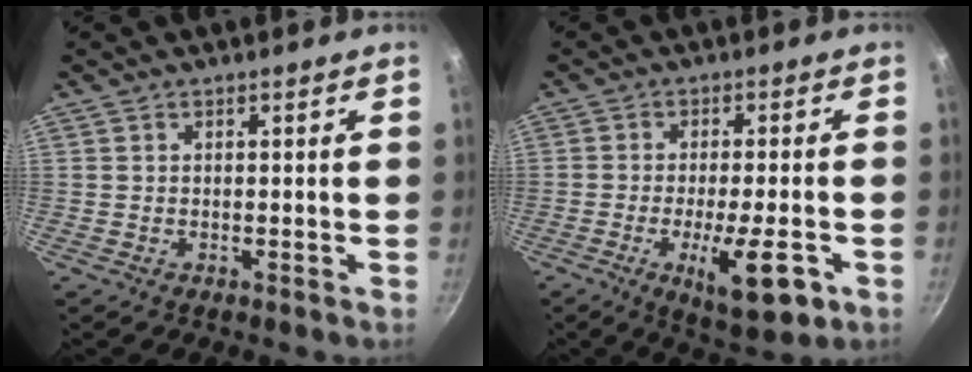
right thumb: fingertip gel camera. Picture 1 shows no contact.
{"total": 11.8, "force": [-4.3, 3.3, 10.5], "torque": [-0.154, 0.003, -0.061]}